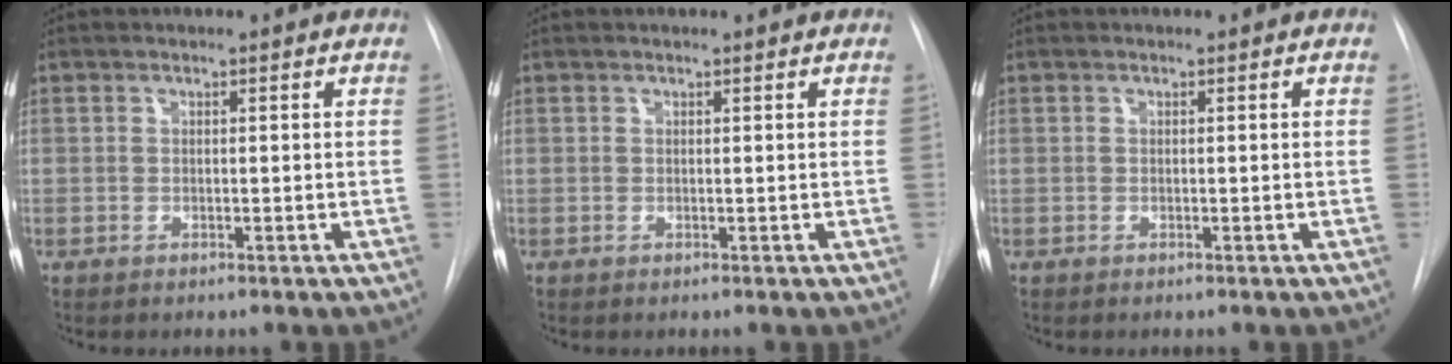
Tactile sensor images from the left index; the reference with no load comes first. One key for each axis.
{"total": 1.1, "fx": 1.0, "fy": -0.1, "fz": 0.2, "tx": -0.008, "ty": 0.006, "tz": 0.012}
{"total": 0.0}